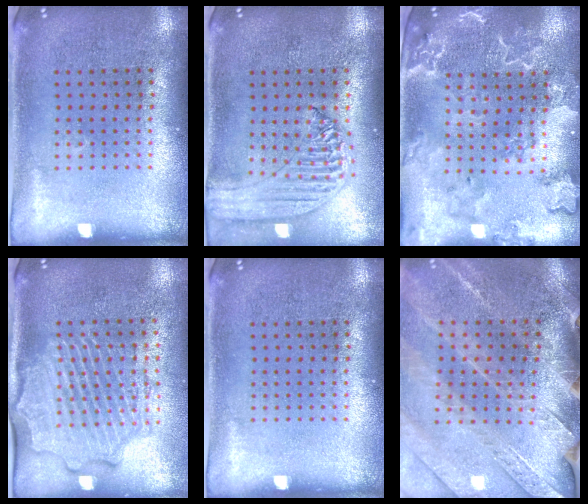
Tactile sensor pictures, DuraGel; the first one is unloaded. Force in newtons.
{"total": 1.5, "press": 1.4, "slide": 0.3}
{"total": 2.6, "press": 2.4, "slide": 0.8}
{"total": 2.4, "press": 2.2, "slide": 0.9}
{"total": 0.0}
{"total": 2.9, "press": 2.9, "slide": 0.4}